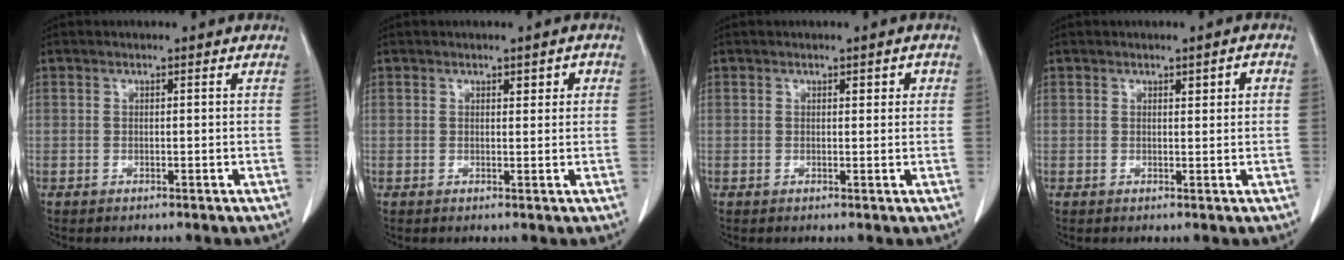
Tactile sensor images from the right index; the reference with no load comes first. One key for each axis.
{"total": 1.8, "fx": 0.7, "fy": 0.8, "fz": 1.4, "tx": -0.017, "ty": 0.004, "tz": 0.011}
{"total": 1.6, "fx": 0.6, "fy": 0.7, "fz": 1.3, "tx": -0.014, "ty": 0.003, "tz": 0.007}
{"total": 1.7, "fx": 0.6, "fy": 0.4, "fz": 1.6, "tx": -0.022, "ty": 0.003, "tz": 0.010}